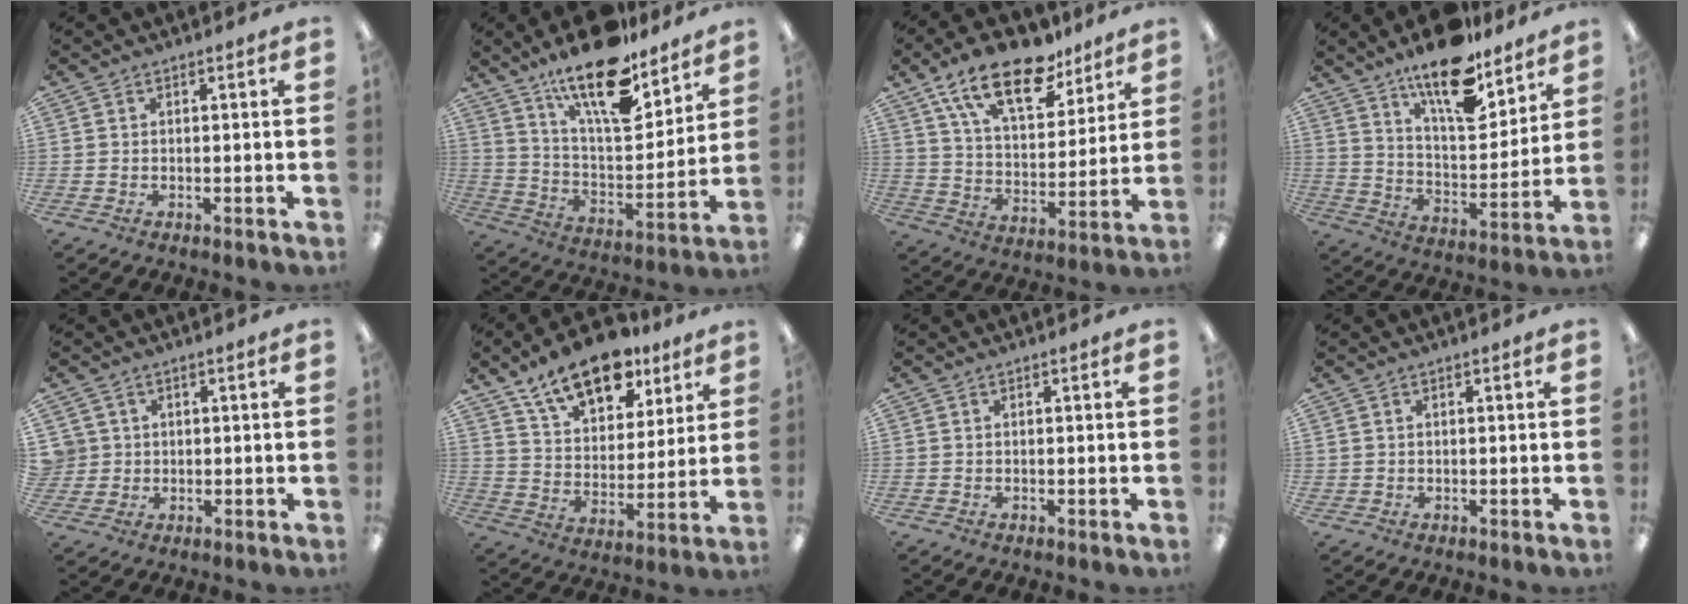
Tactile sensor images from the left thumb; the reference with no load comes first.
{"total": 19.9, "force": [14.6, 6.8, 11.6], "torque": [-0.203, -0.090, 0.250]}
{"total": 19.4, "force": [13.3, 8.6, 11.3], "torque": [-0.195, -0.064, 0.230]}
{"total": 16.8, "force": [12.8, 5.8, 9.2], "torque": [-0.150, -0.082, 0.218]}
{"total": 3.5, "force": [0.8, 3.4, 0.0], "torque": [-0.013, 0.006, 0.016]}
{"total": 16.7, "force": [12.2, 8.1, 8.0], "torque": [-0.128, -0.067, 0.216]}
{"total": 0.0}
{"total": 0.5, "force": [0.2, 0.5, 0.1], "torque": [-0.002, 0.001, 0.004]}